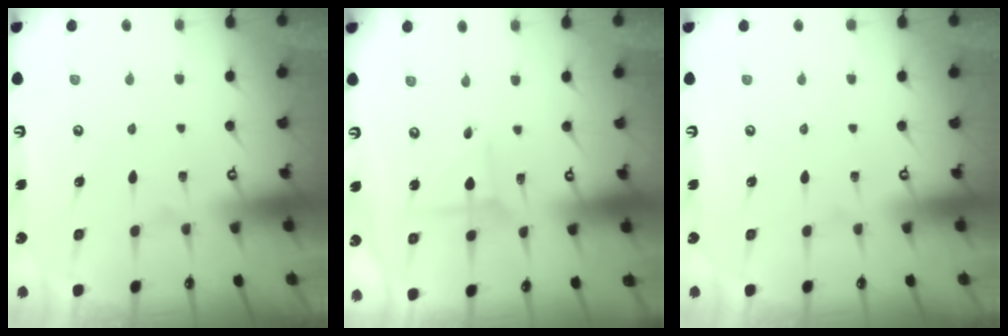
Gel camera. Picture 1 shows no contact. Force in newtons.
{"total": 2.8, "press": 2.8, "slide": 0.3}
{"total": 0.0}